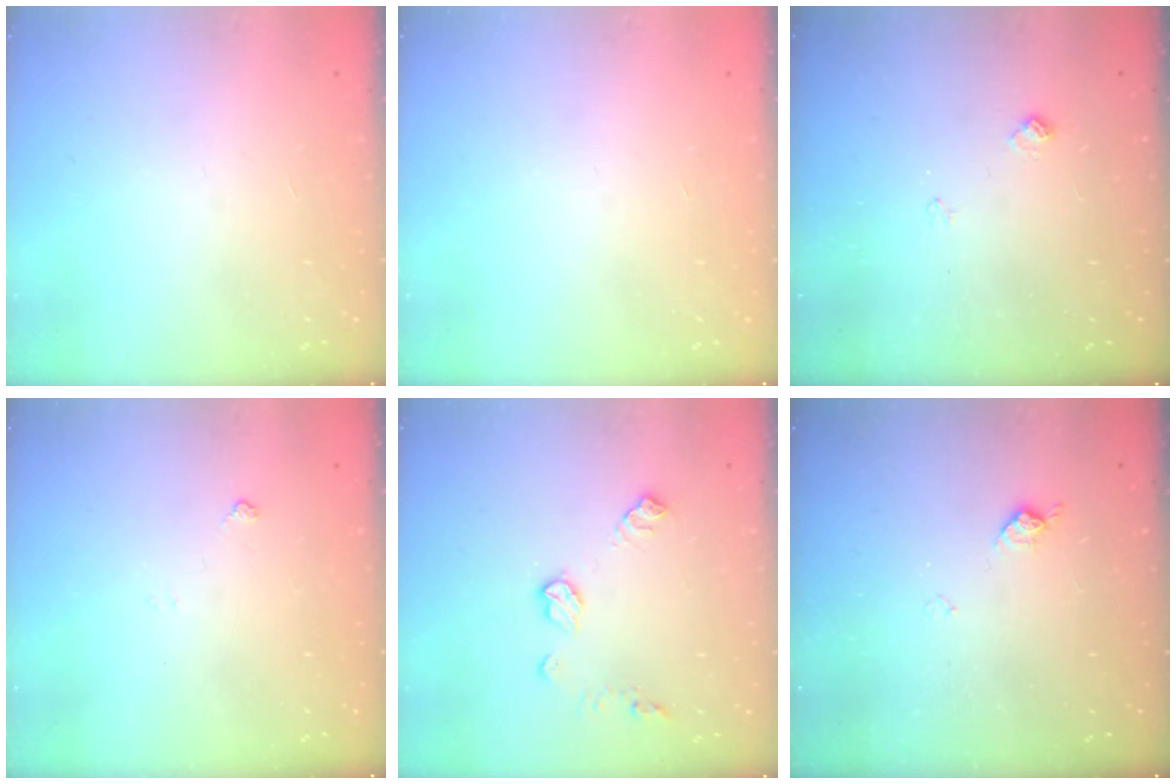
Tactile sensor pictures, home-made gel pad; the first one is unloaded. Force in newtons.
{"total": 0.0}
{"total": 5.9, "press": 5.8, "slide": 0.5}
{"total": 4.3, "press": 4.2, "slide": 0.7}
{"total": 9.0, "press": 9.0, "slide": 0.4}
{"total": 7.2, "press": 7.1, "slide": 0.9}